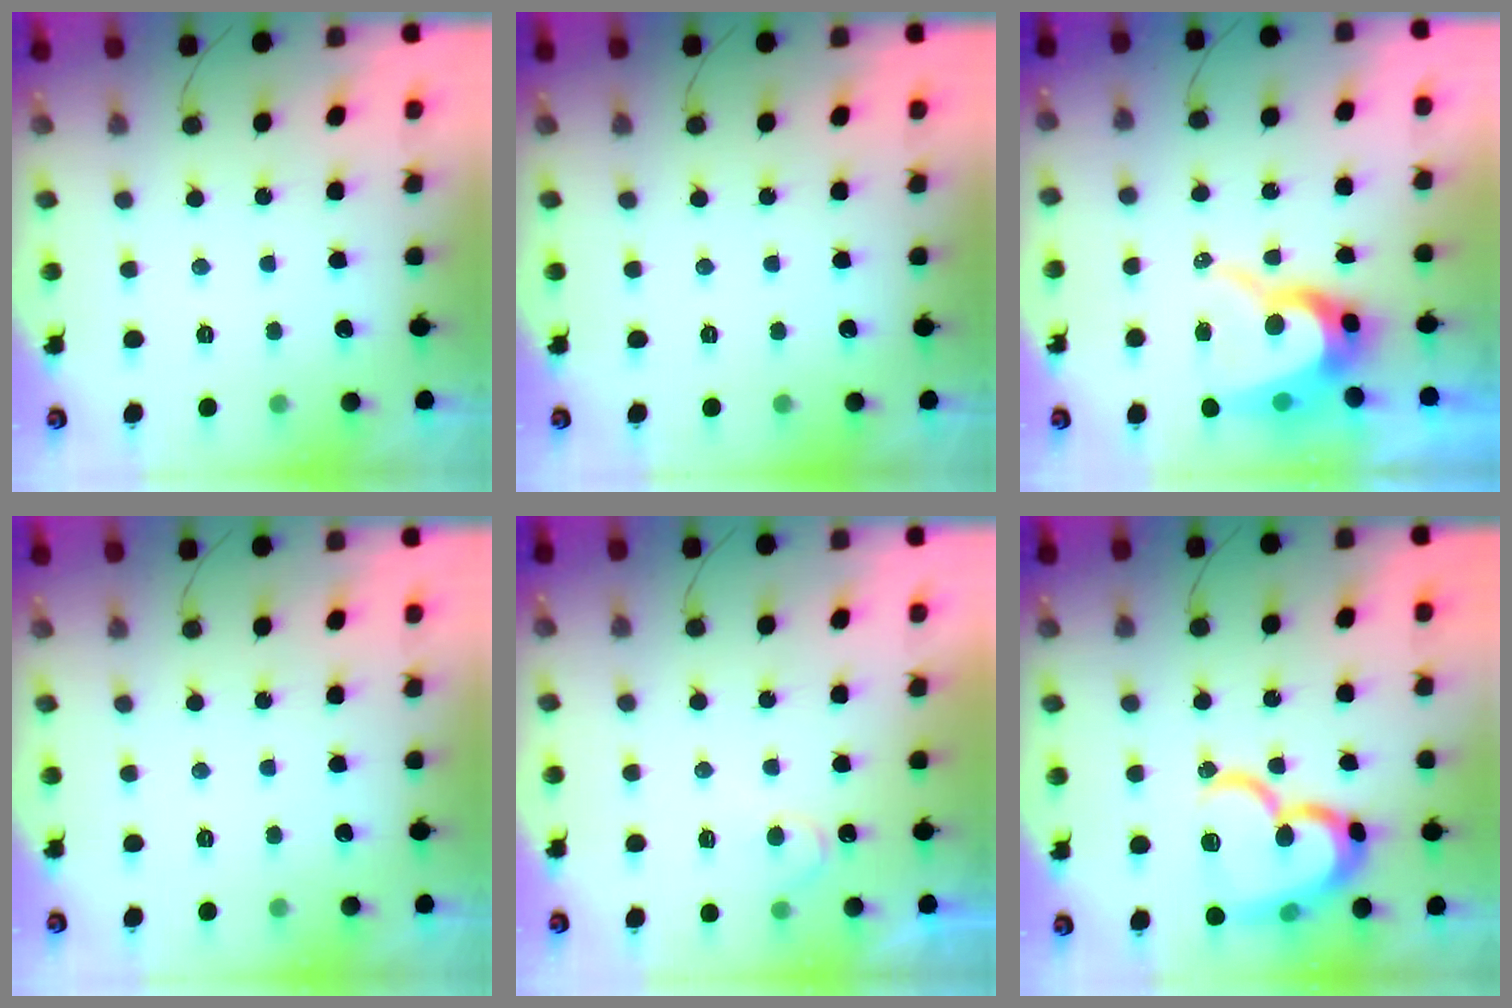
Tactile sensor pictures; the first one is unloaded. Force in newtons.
{"total": 0.0}
{"total": 12.8, "press": 12.8, "slide": 0.9}
{"total": 0.0}
{"total": 4.9, "press": 4.9, "slide": 0.4}
{"total": 19.9, "press": 19.8, "slide": 2.2}